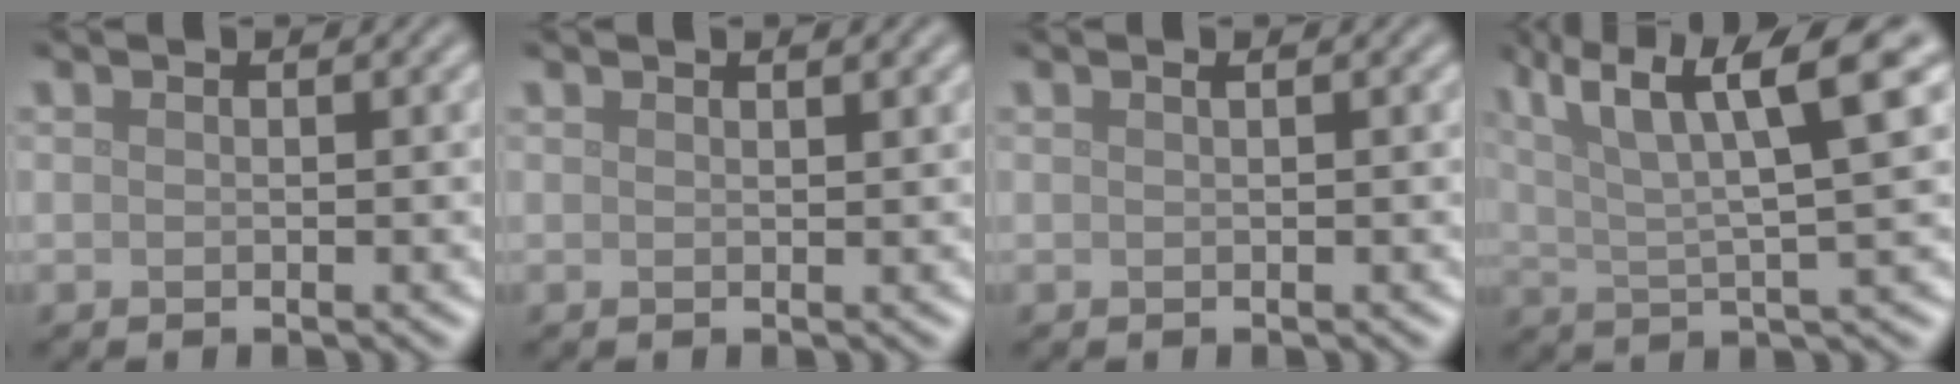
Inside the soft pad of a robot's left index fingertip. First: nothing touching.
{"total": 0.8, "force": [0.7, 0.1, 0.3], "torque": [-0.004, 0.000, 0.013]}
{"total": 0.5, "force": [0.2, 0.2, 0.4], "torque": [-0.004, 0.004, 0.002]}
{"total": 10.1, "force": [4.7, 2.1, 8.7], "torque": [-0.144, 0.018, 0.084]}